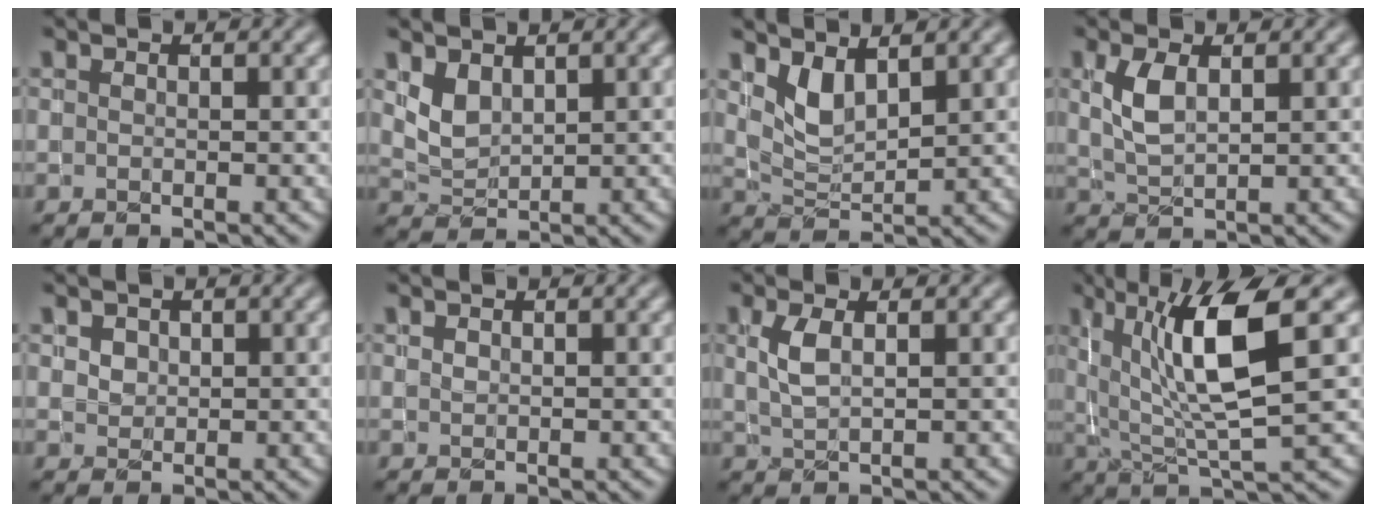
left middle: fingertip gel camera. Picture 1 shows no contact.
{"total": 2.1, "force": [1.1, 1.4, 1.2], "torque": [-0.031, -0.006, 0.029]}
{"total": 2.8, "force": [1.5, 1.3, 2.0], "torque": [-0.048, -0.011, 0.036]}
{"total": 3.0, "force": [0.7, 1.5, 2.5], "torque": [-0.060, 0.003, 0.018]}
{"total": 0.9, "force": [0.3, 0.8, 0.2], "torque": [-0.005, -0.001, 0.006]}
{"total": 0.0}
{"total": 2.3, "force": [0.5, 1.0, 2.0], "torque": [-0.051, 0.002, 0.014]}
{"total": 8.5, "force": [2.3, 1.9, 7.9], "torque": [-0.136, -0.006, 0.042]}